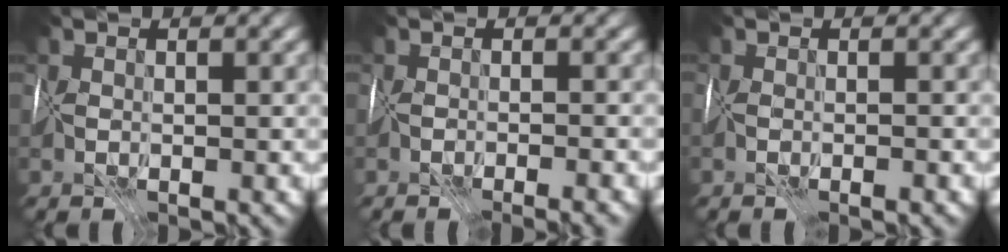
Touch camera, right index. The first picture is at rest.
{"total": 3.7, "force": [-3.1, 0.5, 1.8], "torque": [-0.006, -0.004, -0.030]}
{"total": 2.4, "force": [-1.6, 0.7, 1.6], "torque": [-0.009, 0.000, -0.019]}